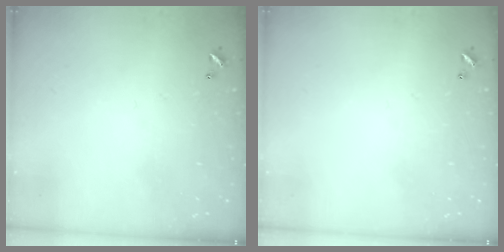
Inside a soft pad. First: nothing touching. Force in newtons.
{"total": 0.0}